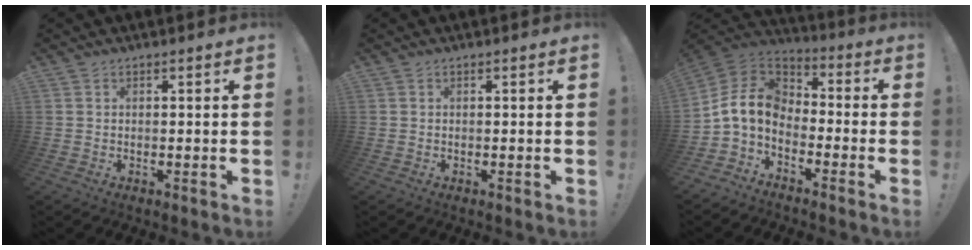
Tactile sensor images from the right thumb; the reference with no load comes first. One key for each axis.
{"total": 0.0}
{"total": 11.4, "fx": -1.7, "fy": 7.9, "fz": 8.1, "tx": -0.165, "ty": 0.016, "tz": -0.026}